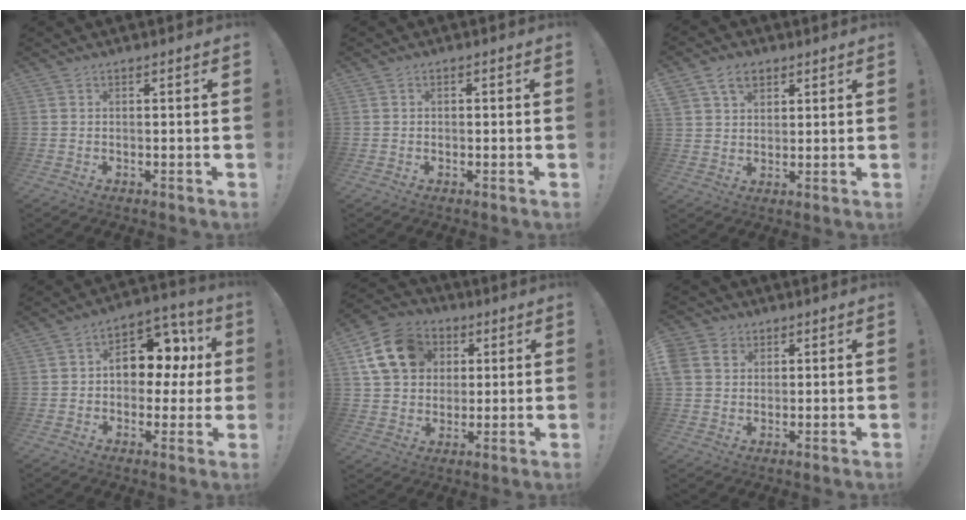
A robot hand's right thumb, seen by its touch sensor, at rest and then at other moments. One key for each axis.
{"total": 0.9, "fx": -0.5, "fy": 0.6, "fz": 0.3, "tx": -0.011, "ty": 0.004, "tz": -0.007}
{"total": 7.7, "fx": 4.3, "fy": 5.4, "fz": 3.3, "tx": -0.049, "ty": -0.010, "tz": 0.084}
{"total": 13.1, "fx": 2.4, "fy": 9.4, "fz": 8.8, "tx": -0.114, "ty": -0.007, "tz": 0.047}
{"total": 16.4, "fx": 5.7, "fy": 13.0, "fz": 8.1, "tx": -0.124, "ty": -0.007, "tz": 0.119}
{"total": 6.2, "fx": 2.5, "fy": 5.3, "fz": 2.0, "tx": -0.044, "ty": -0.005, "tz": 0.051}